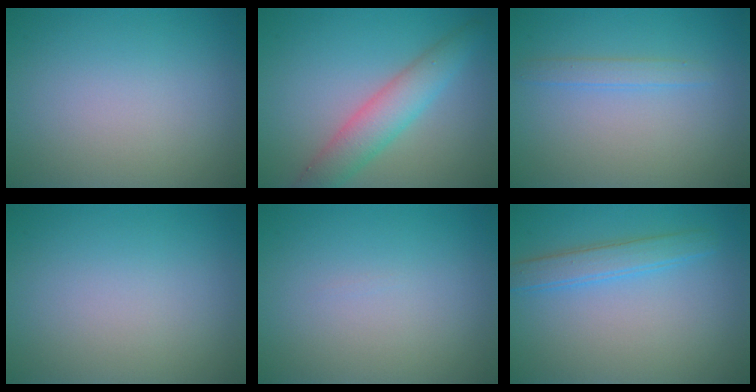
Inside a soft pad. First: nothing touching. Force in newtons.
{"total": 4.3, "press": 4.3, "slide": 0.1}
{"total": 1.4, "press": 1.4, "slide": 0.1}
{"total": 0.0}
{"total": 0.0}
{"total": 2.6, "press": 2.6, "slide": 0.1}